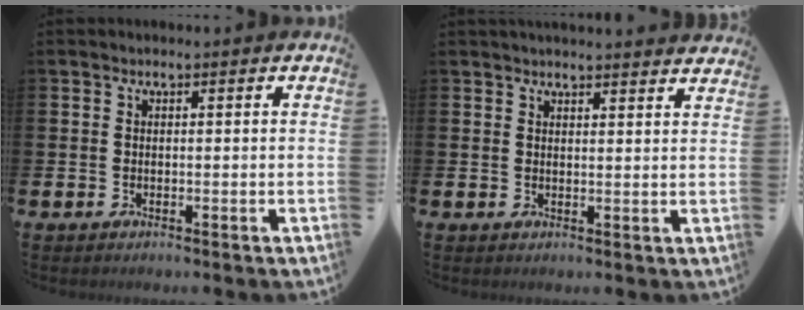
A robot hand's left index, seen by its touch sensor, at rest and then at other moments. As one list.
[{"total": 2.6, "force": [2.6, -0.2, -0.2], "torque": [0.004, -0.016, 0.048]}]